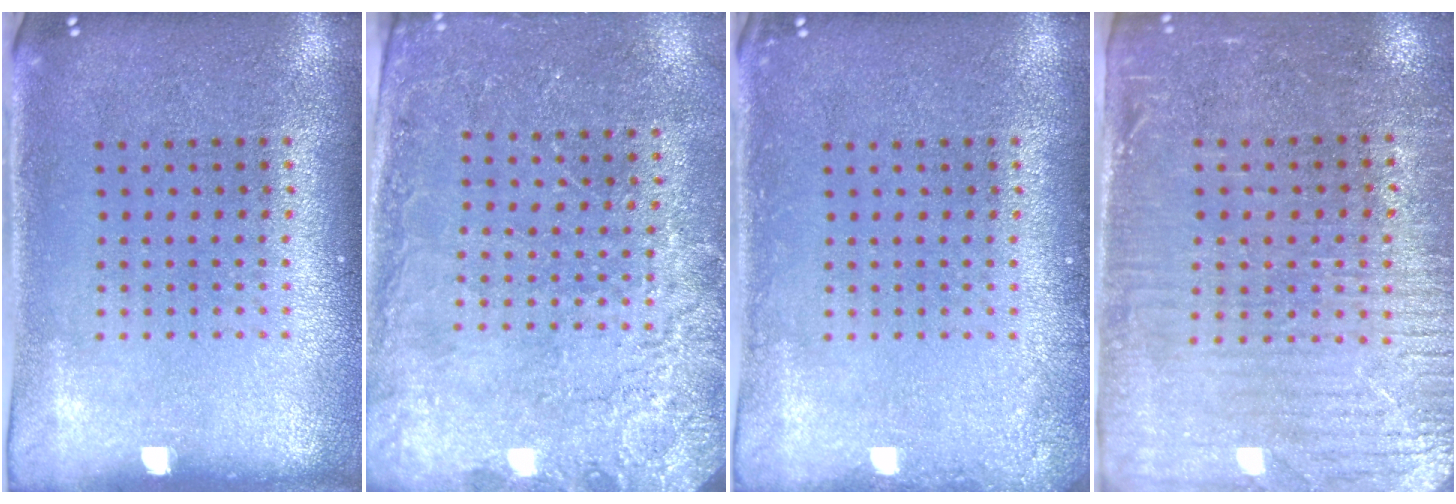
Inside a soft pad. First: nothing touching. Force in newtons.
{"total": 2.5, "press": 2.4, "slide": 0.5}
{"total": 1.1, "press": 1.1, "slide": 0.1}
{"total": 3.5, "press": 2.9, "slide": 1.8}